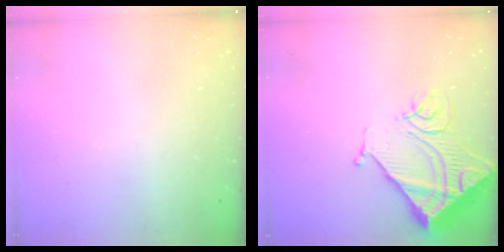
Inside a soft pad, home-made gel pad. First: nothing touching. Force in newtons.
{"total": 16.6, "press": 16.5, "slide": 1.7}